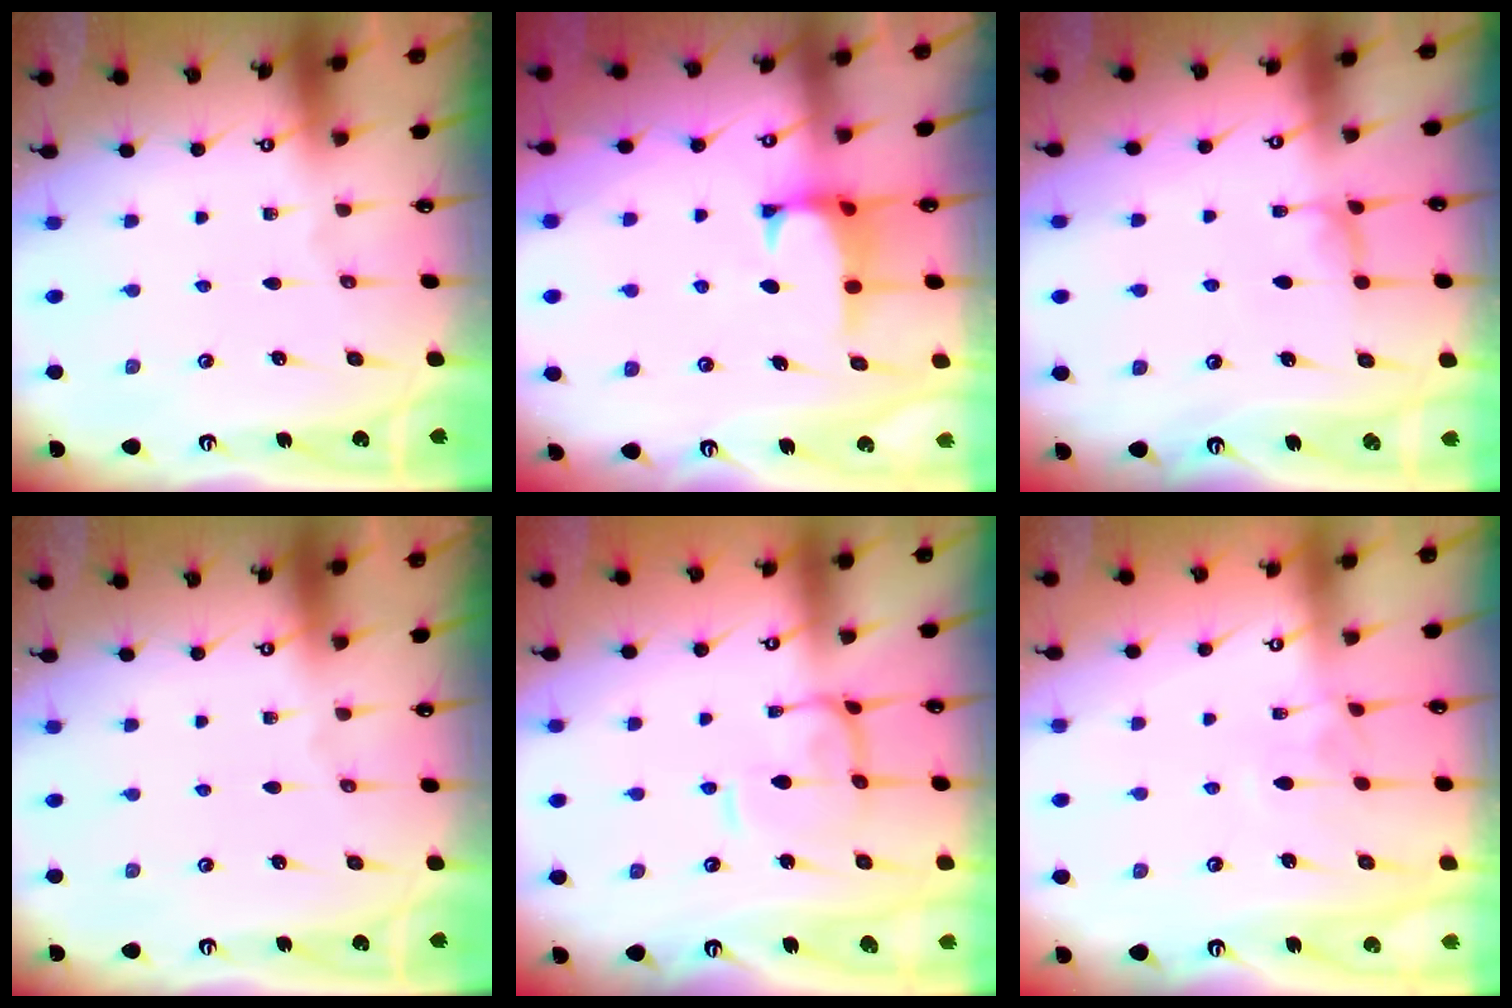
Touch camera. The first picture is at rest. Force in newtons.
{"total": 0.9, "press": 0.4, "slide": 0.8}
{"total": 0.0}
{"total": 0.0}
{"total": 2.6, "press": 2.5, "slide": 0.6}
{"total": 3.4, "press": 3.4, "slide": 0.2}